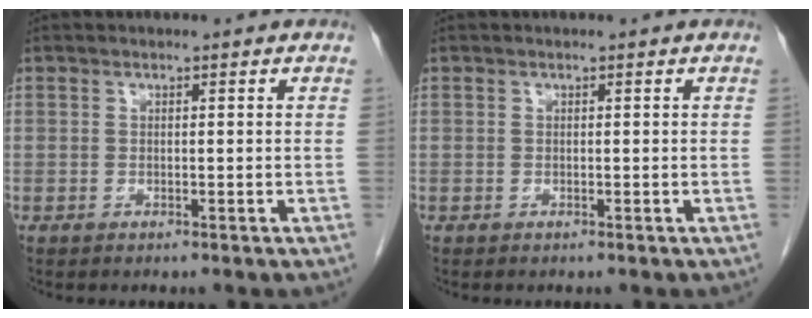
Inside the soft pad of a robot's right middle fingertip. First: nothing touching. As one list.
[{"total": 0.0}]